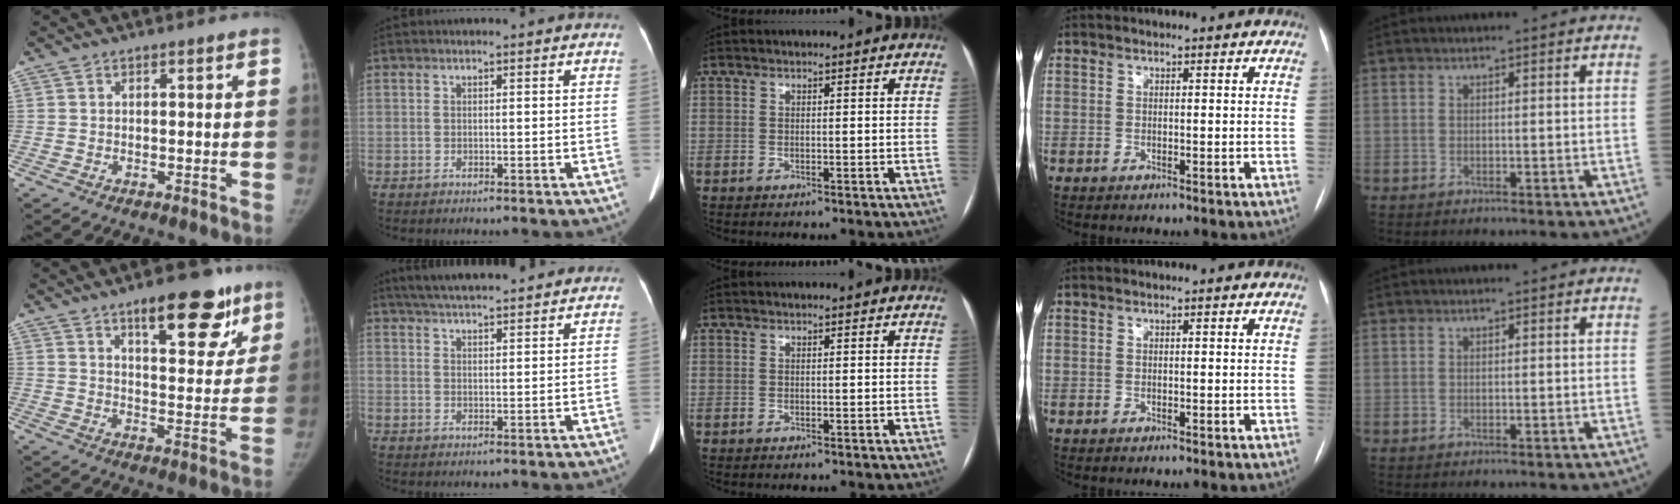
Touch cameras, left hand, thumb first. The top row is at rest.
{"thumb": {"total": 15.3, "force": [9.4, 5.8, 10.6], "torque": [-0.094, -0.042, 0.134]}, "index": {"total": 13.4, "force": [12.0, 1.6, 5.8], "torque": [-0.093, 0.035, 0.174]}}